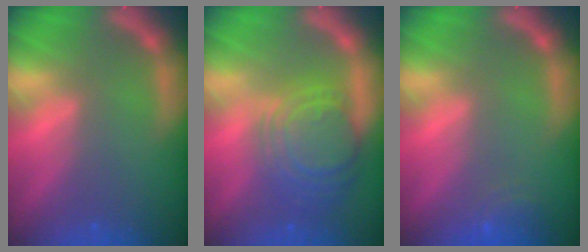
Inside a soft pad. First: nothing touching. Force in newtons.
{"total": 9.1}
{"total": 2.5}